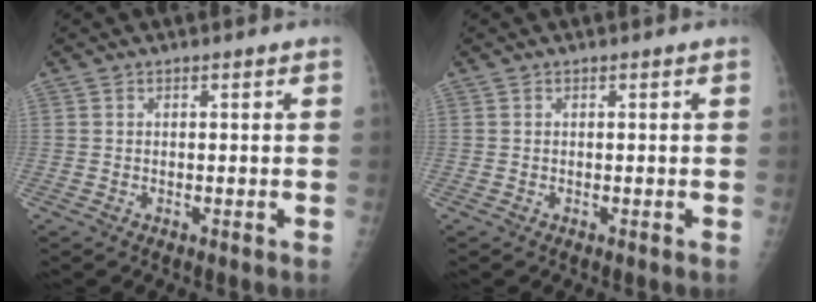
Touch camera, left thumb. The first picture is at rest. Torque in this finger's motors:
{"motor_torque": [0.01, 0.01, -0.10, -0.10, 0.00]}